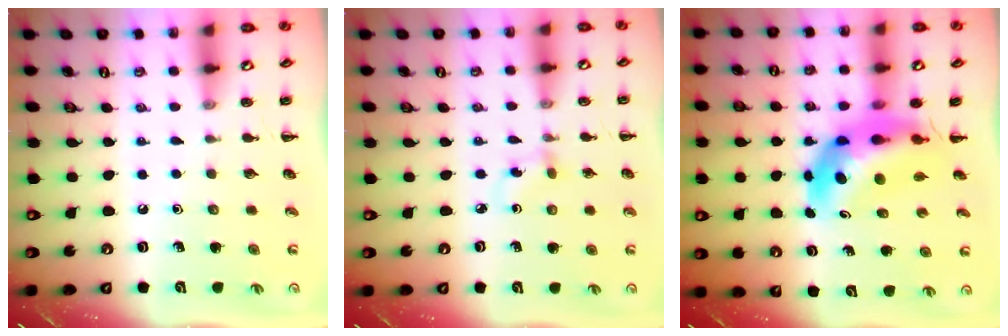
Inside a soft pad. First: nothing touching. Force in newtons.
{"total": 2.8, "press": 2.5, "slide": 1.2}
{"total": 10.7, "press": 10.2, "slide": 3.4}